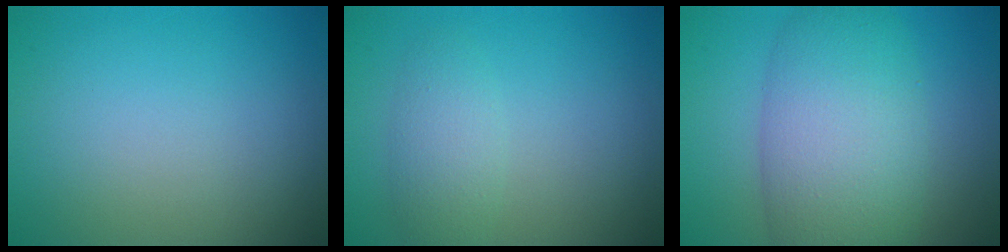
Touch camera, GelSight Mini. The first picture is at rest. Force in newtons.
{"total": 2.4, "press": 2.4, "slide": 0.1}
{"total": 9.2, "press": 9.2, "slide": 0.2}